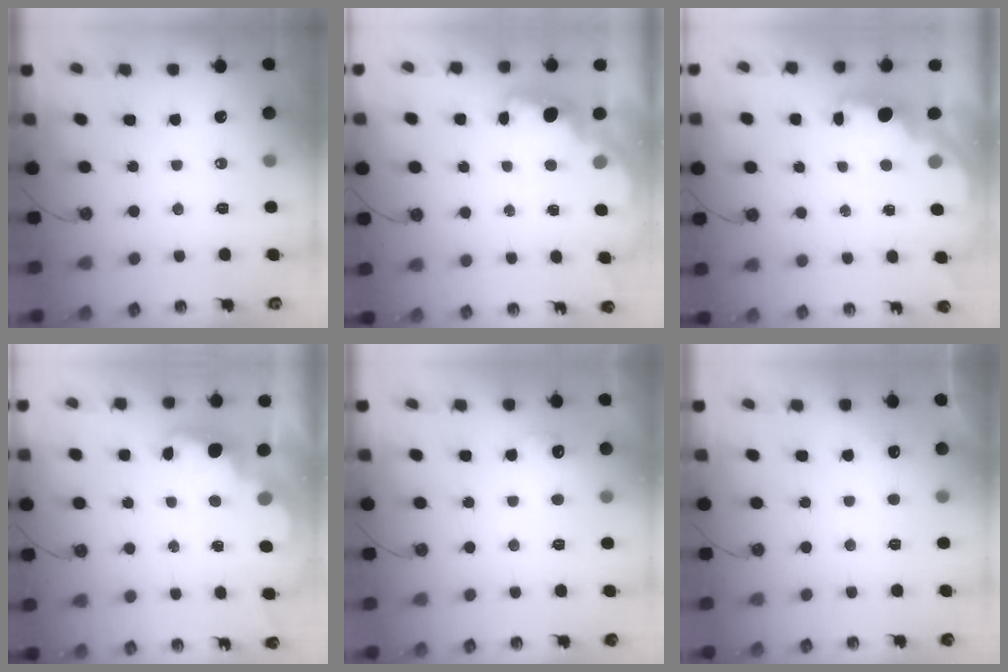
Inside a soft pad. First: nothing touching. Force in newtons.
{"total": 2.1, "press": 2.0, "slide": 0.6}
{"total": 2.2, "press": 2.1, "slide": 0.7}
{"total": 2.3, "press": 2.2, "slide": 0.5}
{"total": 6.6, "press": 6.5, "slide": 1.3}
{"total": 1.2, "press": 0.9, "slide": 0.8}